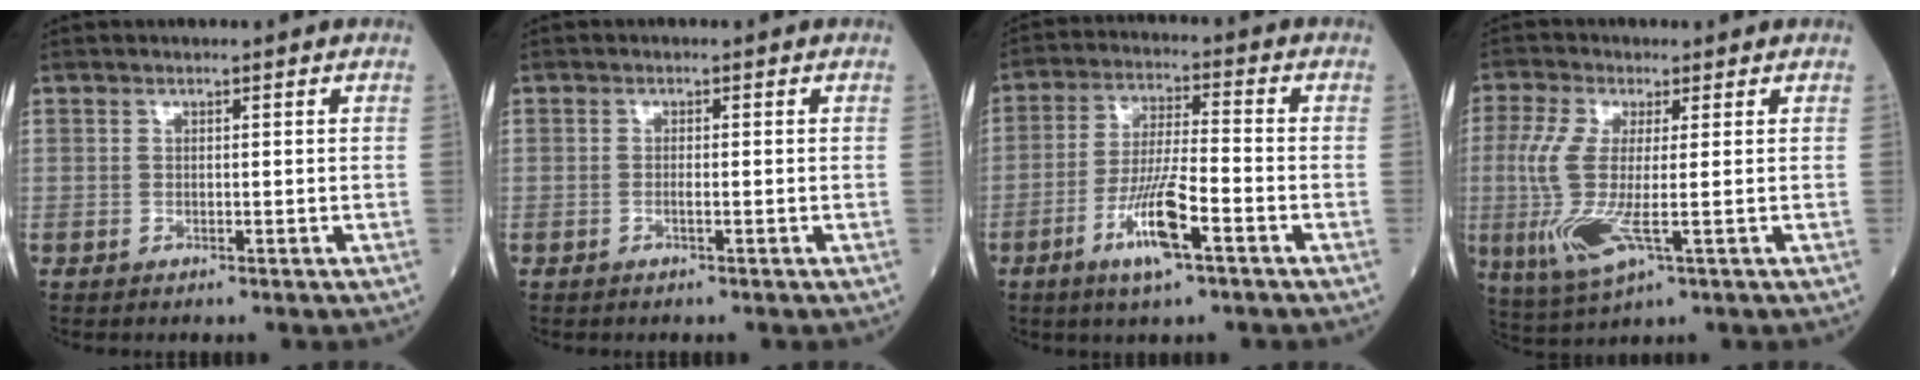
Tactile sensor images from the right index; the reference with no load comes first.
{"total": 0.8, "force": [-0.4, 0.0, 0.7], "torque": [-0.013, 0.000, -0.009]}
{"total": 9.5, "force": [-4.6, 0.9, 8.3], "torque": [-0.160, -0.010, -0.085]}
{"total": 9.4, "force": [-1.3, 1.9, 9.1], "torque": [-0.219, -0.021, -0.027]}